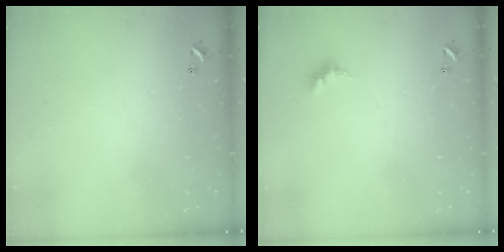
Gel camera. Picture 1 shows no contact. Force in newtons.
{"total": 3.0, "press": 2.9, "slide": 0.5}